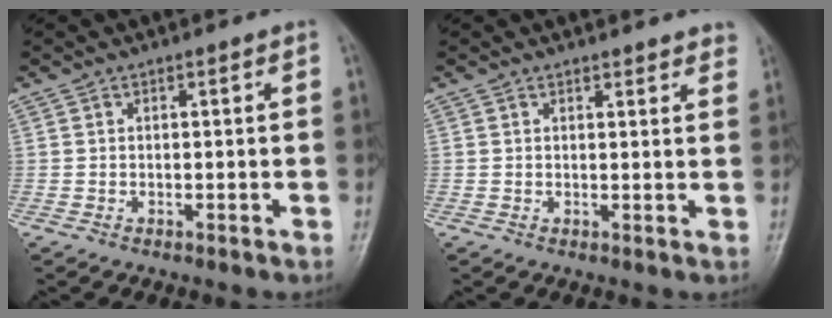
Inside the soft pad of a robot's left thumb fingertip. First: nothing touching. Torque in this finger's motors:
{"motor_torque": [-0.04, -0.02, -0.15, -0.12, 0.01]}